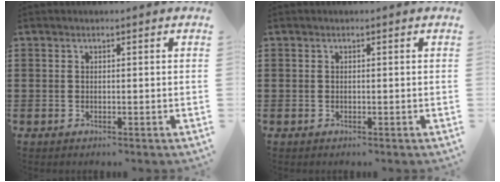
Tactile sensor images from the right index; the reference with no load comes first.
{"total": 0.0}